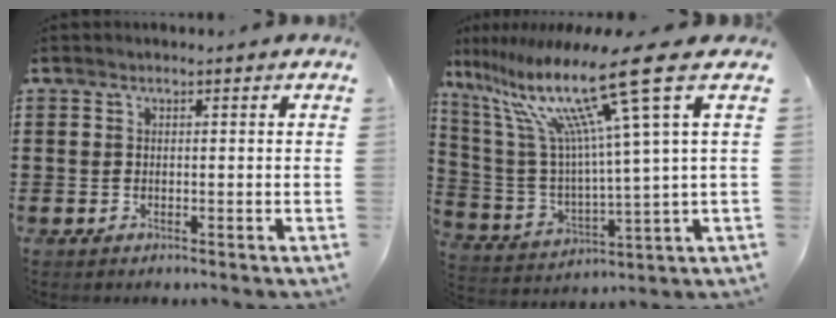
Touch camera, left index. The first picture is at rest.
{"total": 17.9, "force": [10.0, 1.2, 14.8], "torque": [-0.305, -0.058, 0.145]}